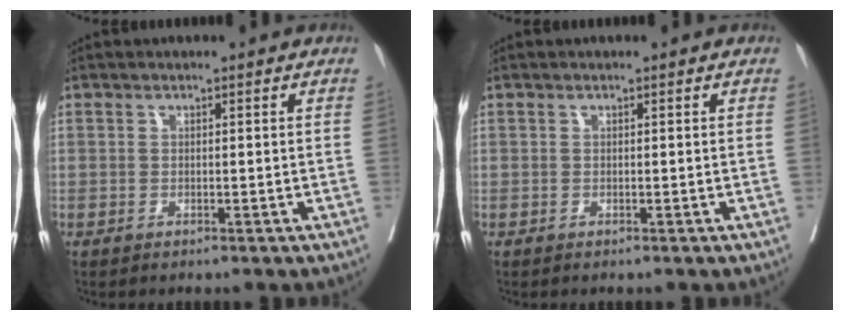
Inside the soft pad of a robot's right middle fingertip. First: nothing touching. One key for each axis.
{"total": 0.0}